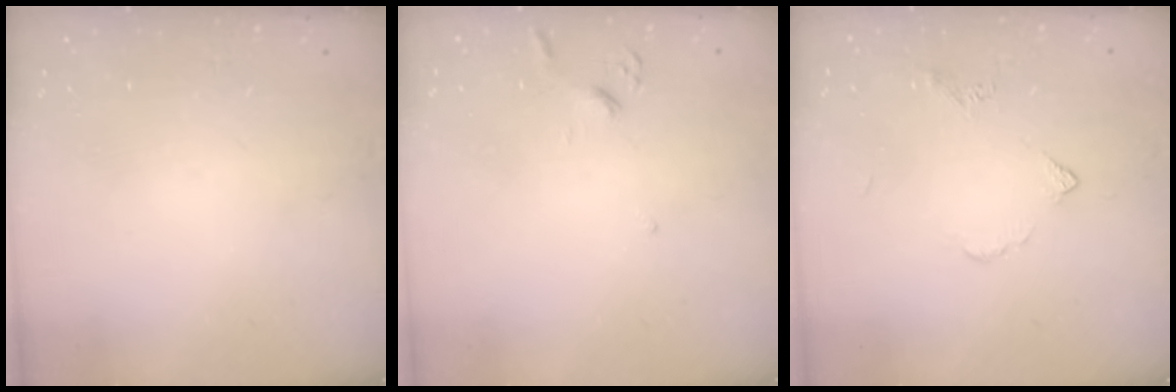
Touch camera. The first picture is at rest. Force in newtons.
{"total": 2.9, "press": 2.8, "slide": 0.7}
{"total": 3.5, "press": 3.4, "slide": 0.7}